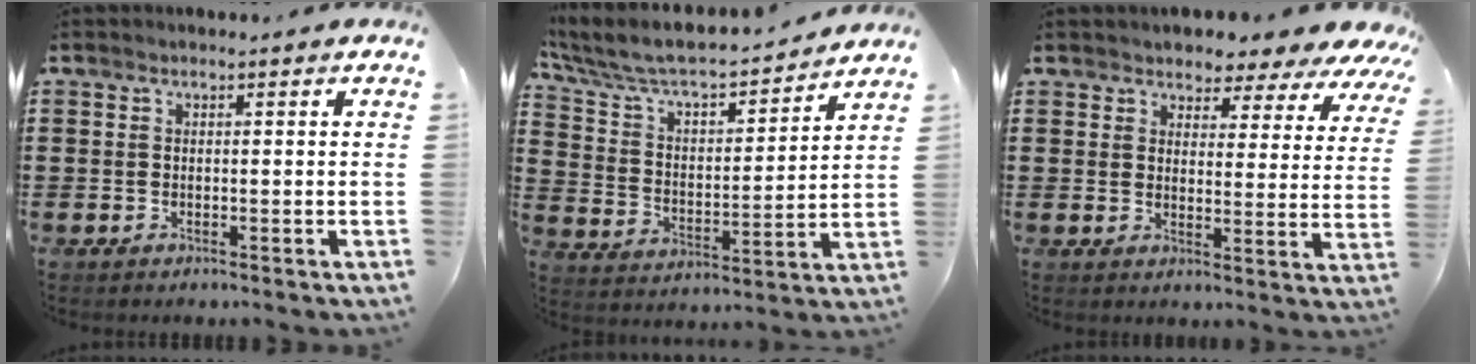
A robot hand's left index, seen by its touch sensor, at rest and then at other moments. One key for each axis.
{"total": 6.3, "fx": 5.6, "fy": 1.3, "fz": 2.6, "tx": -0.077, "ty": -0.043, "tz": 0.090}
{"total": 3.6, "fx": 3.3, "fy": 1.4, "fz": 0.6, "tx": -0.029, "ty": -0.020, "tz": 0.052}